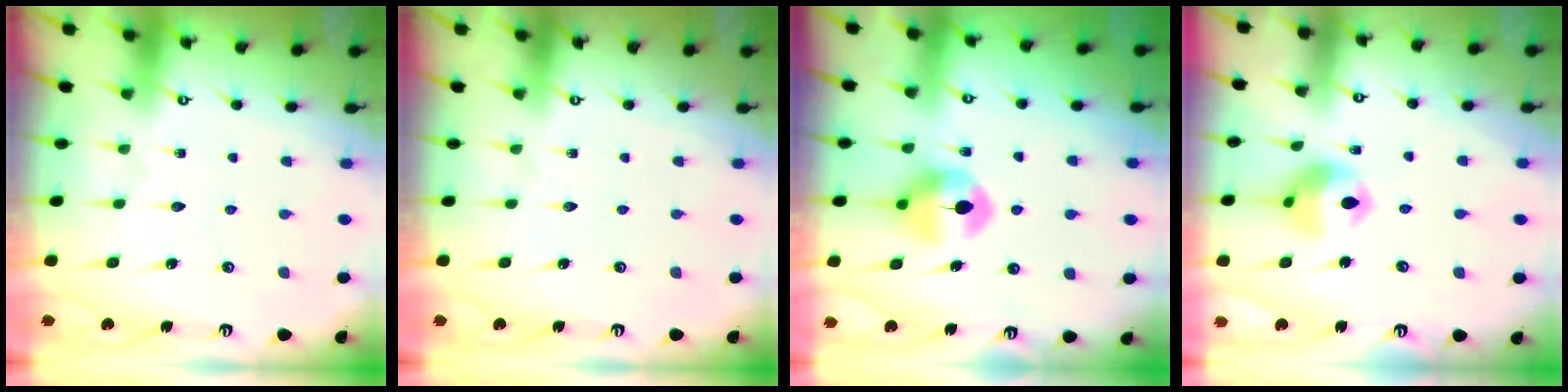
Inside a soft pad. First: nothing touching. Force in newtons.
{"total": 0.0}
{"total": 8.9, "press": 8.9, "slide": 0.3}
{"total": 11.0, "press": 10.9, "slide": 1.9}